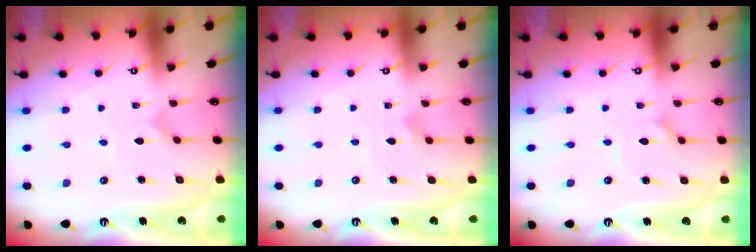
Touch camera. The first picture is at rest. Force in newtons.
{"total": 3.0, "press": 3.0, "slide": 0.2}
{"total": 2.9, "press": 2.9, "slide": 0.4}